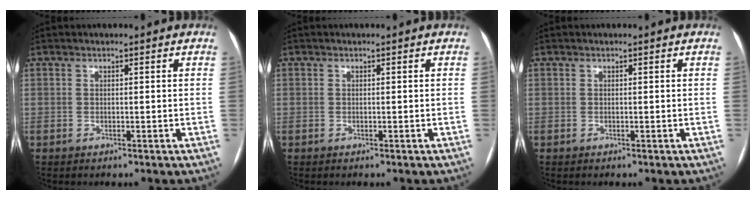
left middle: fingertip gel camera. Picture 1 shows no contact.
{"total": 0.0}
{"total": 0.0}